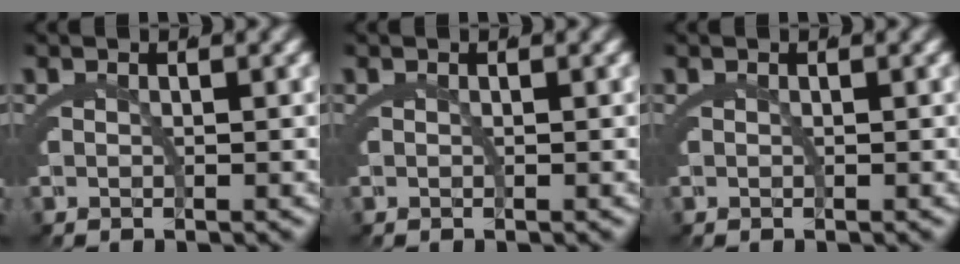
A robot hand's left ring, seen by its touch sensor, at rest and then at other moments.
{"total": 0.0}
{"total": 0.0}